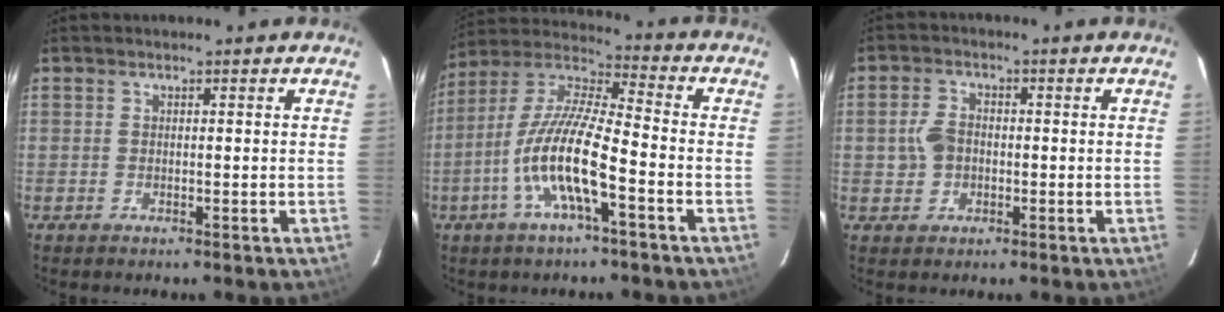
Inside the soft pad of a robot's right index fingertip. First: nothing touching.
{"total": 13.6, "force": [-5.2, 2.5, 12.3], "torque": [-0.248, 0.000, -0.107]}
{"total": 4.2, "force": [-0.4, 3.4, 2.5], "torque": [-0.052, 0.008, -0.001]}